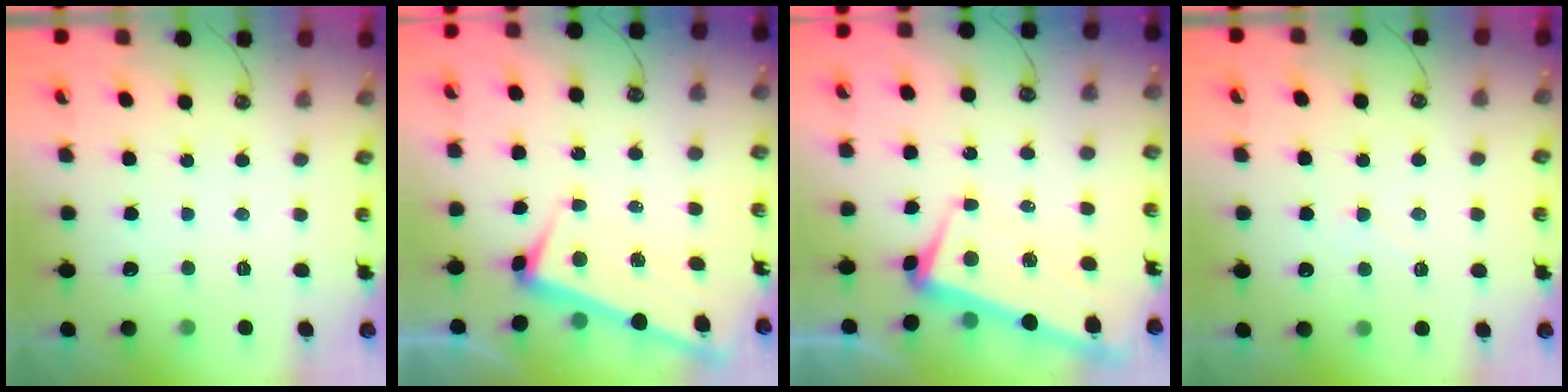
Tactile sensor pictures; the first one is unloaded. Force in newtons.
{"total": 1.9, "press": 1.8, "slide": 0.6}
{"total": 1.6, "press": 1.3, "slide": 0.9}
{"total": 1.1, "press": 1.0, "slide": 0.5}